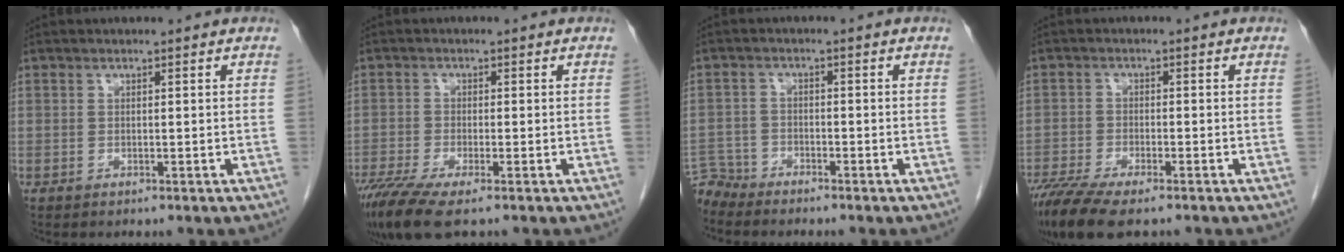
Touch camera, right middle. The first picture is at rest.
{"total": 6.4, "force": [-4.3, 0.8, 4.6], "torque": [-0.082, -0.017, -0.078]}
{"total": 4.1, "force": [-4.0, 0.6, -0.7], "torque": [0.021, -0.008, -0.077]}
{"total": 8.4, "force": [-6.4, 1.6, 5.1], "torque": [-0.088, -0.017, -0.109]}